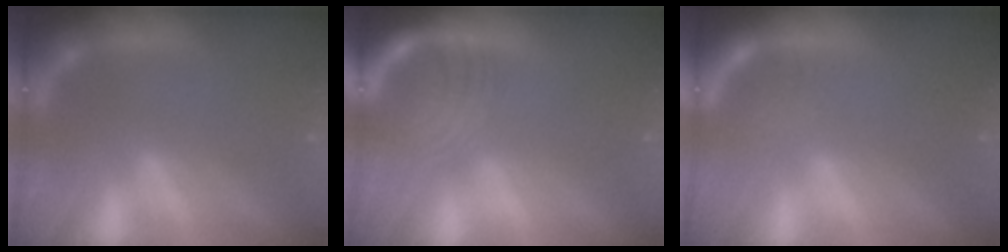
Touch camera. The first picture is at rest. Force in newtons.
{"total": 7.6}
{"total": 3.0}